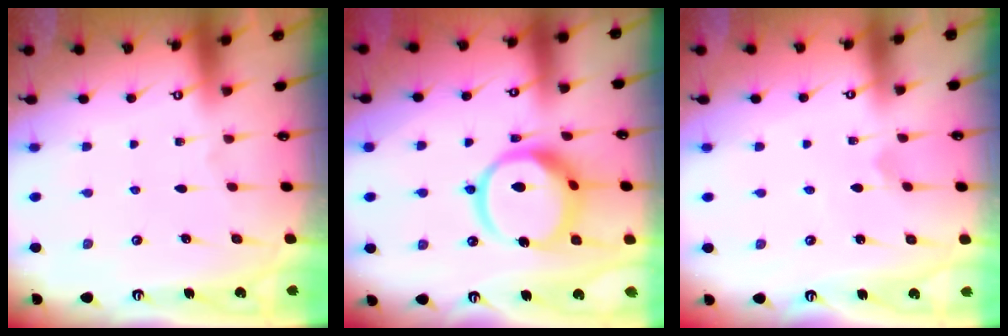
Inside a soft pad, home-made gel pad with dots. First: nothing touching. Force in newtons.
{"total": 14.0, "press": 13.9, "slide": 1.6}
{"total": 0.0}